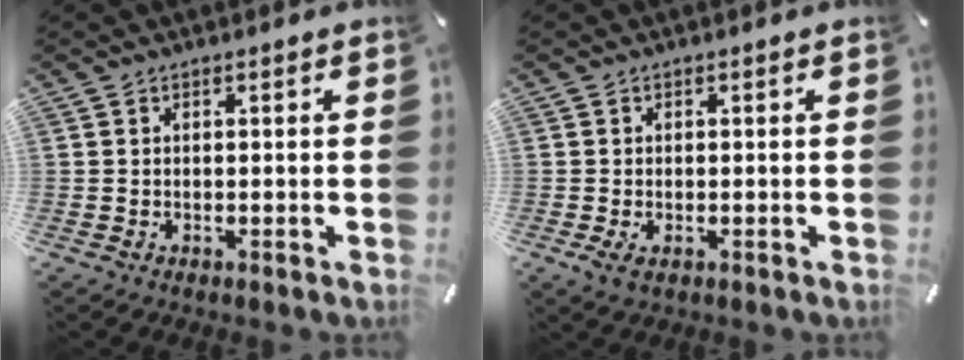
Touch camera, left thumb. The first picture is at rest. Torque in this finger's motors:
{"motor_torque": [0.12, 0.20, 0.34, 0.10, 0.12]}